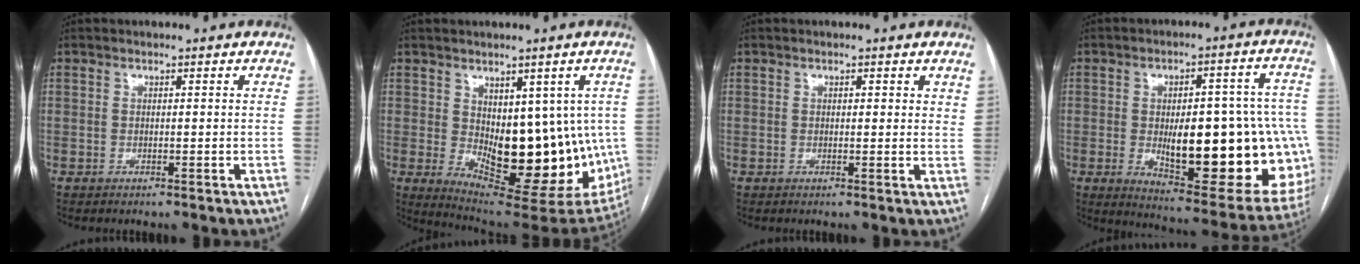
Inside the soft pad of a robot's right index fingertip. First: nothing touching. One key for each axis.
{"total": 17.9, "fx": -1.7, "fy": 8.2, "fz": 15.8, "tx": -0.185, "ty": -0.006, "tz": 0.003}
{"total": 1.7, "fx": 1.0, "fy": 0.9, "fz": 1.1, "tx": -0.009, "ty": -0.001, "tz": 0.010}
{"total": 26.0, "fx": -3.8, "fy": 8.4, "fz": 24.3, "tx": -0.242, "ty": 0.014, "tz": -0.022}